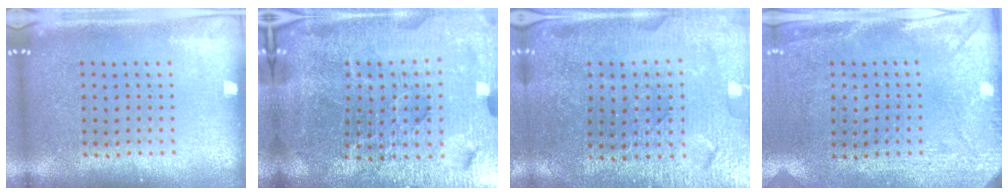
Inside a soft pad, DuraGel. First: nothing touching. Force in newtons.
{"total": 6.6, "press": 5.8, "slide": 3.1}
{"total": 3.2, "press": 3.2, "slide": 0.1}
{"total": 3.0, "press": 2.3, "slide": 1.9}